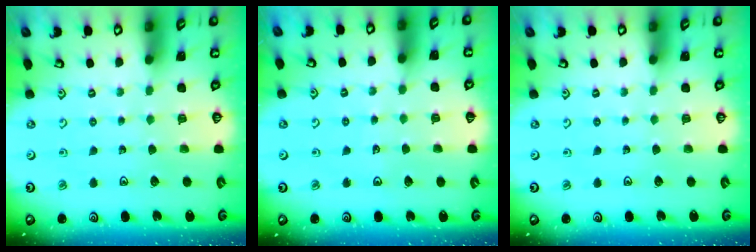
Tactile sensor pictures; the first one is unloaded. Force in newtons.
{"total": 2.9, "press": 2.9, "slide": 0.2}
{"total": 0.0}